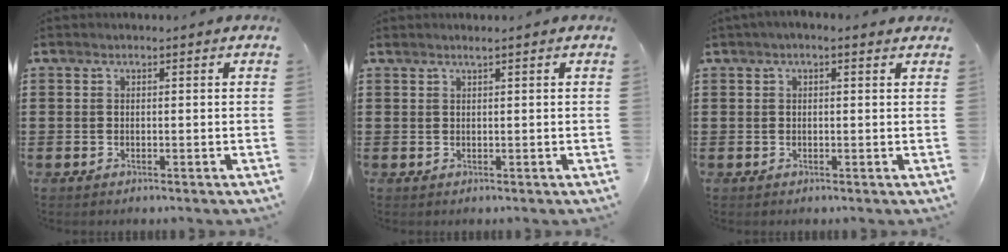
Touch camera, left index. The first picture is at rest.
{"total": 0.8, "force": [0.6, -0.1, 0.5], "torque": [-0.009, -0.001, 0.011]}
{"total": 1.1, "force": [0.3, 0.3, 1.0], "torque": [-0.020, 0.003, 0.005]}